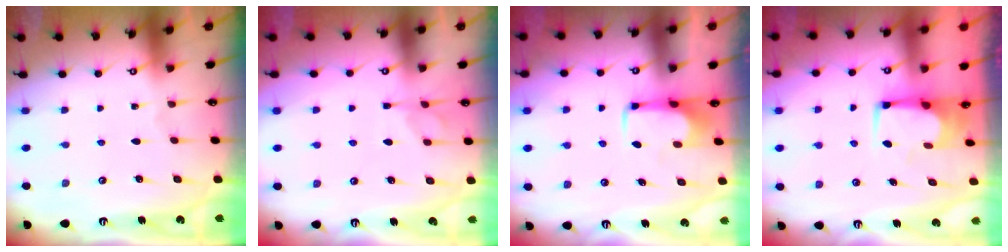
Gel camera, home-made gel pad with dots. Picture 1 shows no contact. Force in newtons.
{"total": 1.1, "press": 0.4, "slide": 1.0}
{"total": 2.2, "press": 2.1, "slide": 0.4}
{"total": 6.1, "press": 6.0, "slide": 0.6}